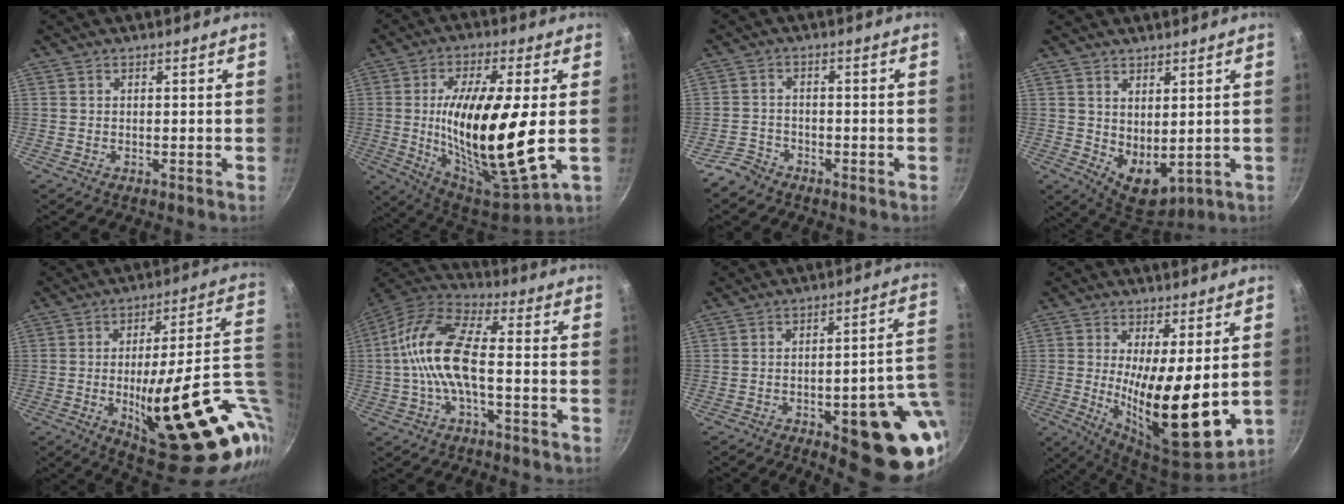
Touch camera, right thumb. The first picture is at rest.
{"total": 22.6, "force": [-0.5, 6.6, 21.6], "torque": [-0.391, -0.011, -0.002]}
{"total": 3.4, "force": [-2.9, 1.8, 0.6], "torque": [-0.010, 0.031, -0.055]}
{"total": 7.7, "force": [1.8, 4.4, 6.1], "torque": [-0.072, -0.032, 0.048]}
{"total": 32.0, "force": [-4.8, 10.9, 29.7], "torque": [-0.380, -0.008, -0.046]}
{"total": 13.2, "force": [-1.6, 5.1, 12.1], "torque": [-0.245, 0.036, -0.047]}
{"total": 19.9, "force": [-5.0, 6.3, 18.2], "torque": [-0.178, 0.015, -0.062]}
{"total": 16.1, "force": [0.6, 4.8, 15.4], "torque": [-0.237, -0.034, 0.022]}